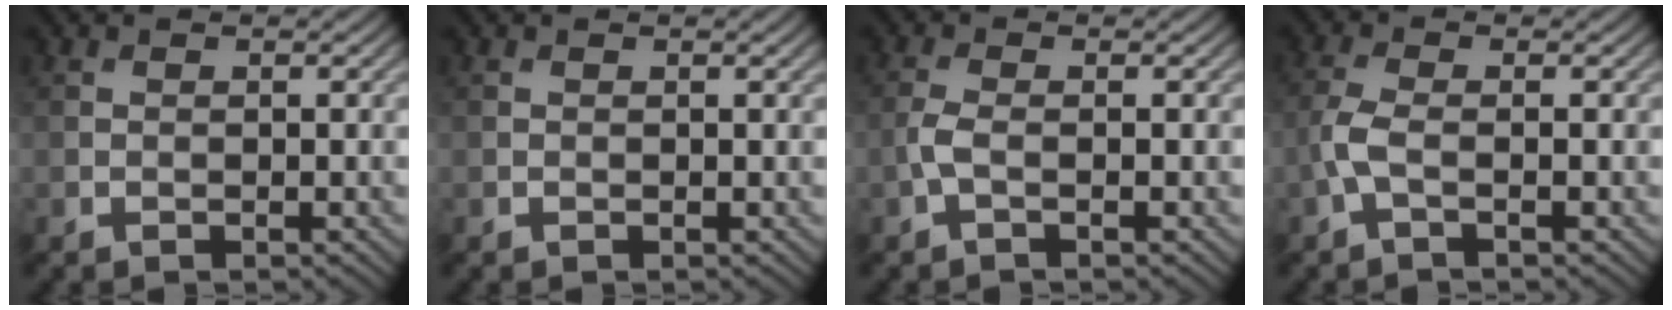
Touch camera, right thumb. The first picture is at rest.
{"total": 0.0}
{"total": 1.9, "force": [-0.6, 0.6, 1.7], "torque": [-0.045, 0.003, -0.018]}
{"total": 2.8, "force": [-0.9, 0.9, 2.5], "torque": [-0.069, 0.003, -0.029]}